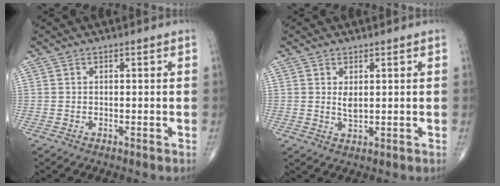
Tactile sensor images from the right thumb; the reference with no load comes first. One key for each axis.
{"total": 2.3, "fx": 0.7, "fy": 1.0, "fz": 1.9, "tx": -0.033, "ty": -0.009, "tz": 0.015}